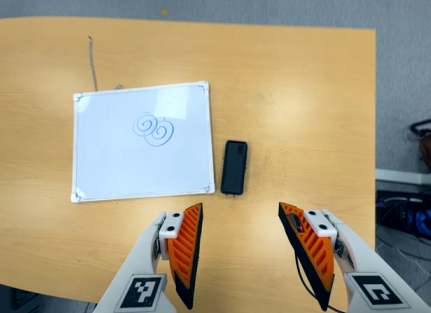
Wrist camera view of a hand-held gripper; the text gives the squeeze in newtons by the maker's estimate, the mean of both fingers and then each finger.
{"total": 0.0}